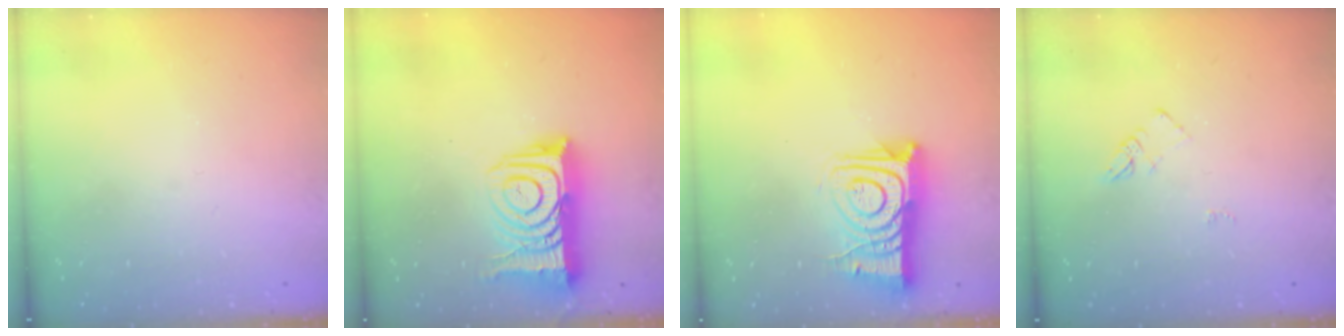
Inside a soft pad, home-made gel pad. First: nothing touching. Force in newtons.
{"total": 15.7, "press": 15.6, "slide": 1.2}
{"total": 14.8, "press": 14.7, "slide": 1.6}
{"total": 3.8, "press": 3.8, "slide": 0.4}